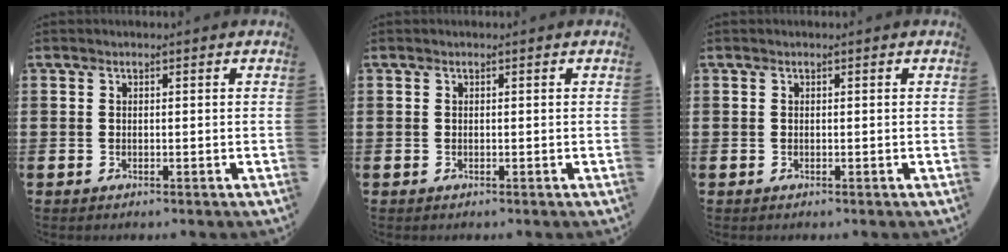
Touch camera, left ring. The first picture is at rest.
{"total": 0.0}
{"total": 0.0}